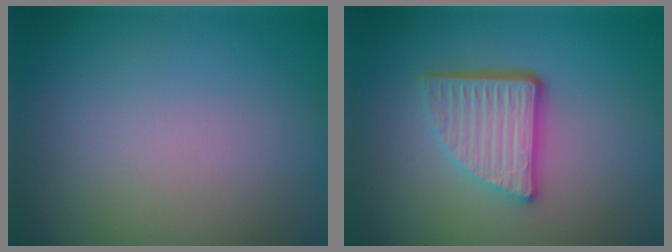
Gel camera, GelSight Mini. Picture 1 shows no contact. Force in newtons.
{"total": 5.4, "press": 3.7, "slide": 3.9}